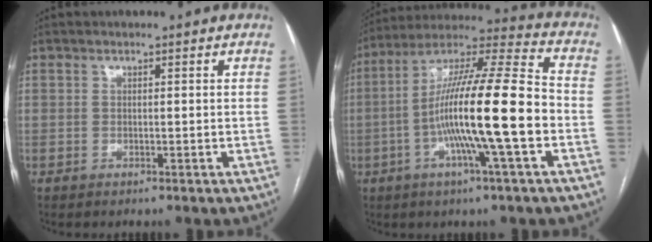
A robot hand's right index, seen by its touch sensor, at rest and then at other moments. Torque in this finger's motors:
{"motor_torque": [1.73, -0.41, 1.05, 0.21]}